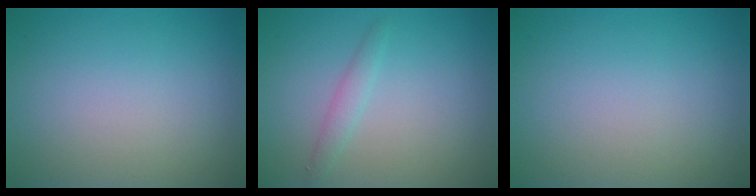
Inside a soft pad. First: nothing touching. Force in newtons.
{"total": 1.3, "press": 1.2, "slide": 0.0}
{"total": 0.0}